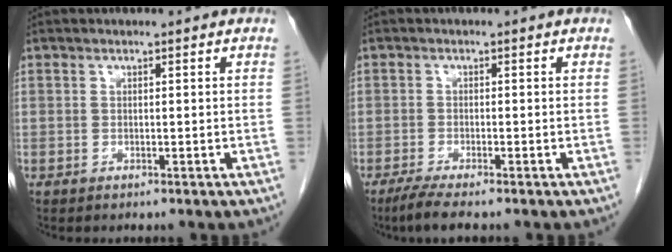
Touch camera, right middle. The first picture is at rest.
{"total": 3.4, "force": [-2.6, 0.1, 2.1], "torque": [-0.047, -0.010, -0.052]}